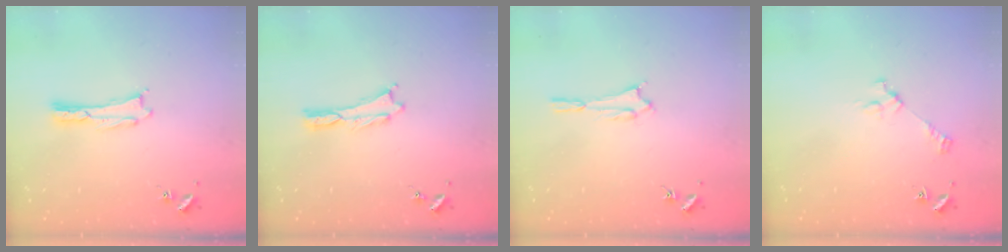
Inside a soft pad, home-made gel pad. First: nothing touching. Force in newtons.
{"total": 0.0}
{"total": 1.6, "press": 1.6, "slide": 0.1}
{"total": 3.1, "press": 3.1, "slide": 0.2}